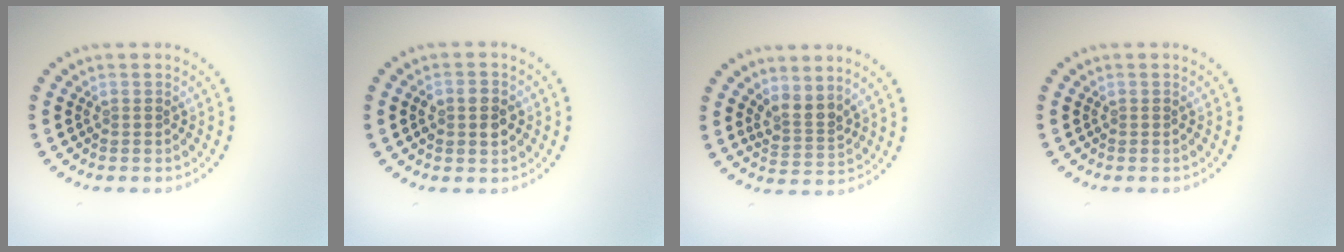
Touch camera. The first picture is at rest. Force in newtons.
{"total": 3.1, "press": 3.1, "slide": 0.1}
{"total": 2.5, "press": 1.8, "slide": 1.7}
{"total": 0.0}